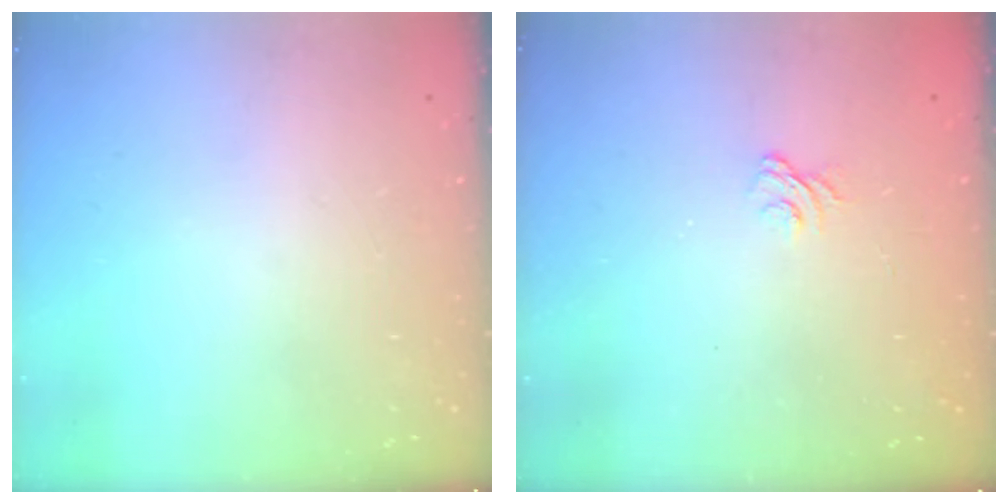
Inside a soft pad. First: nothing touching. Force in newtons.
{"total": 3.9, "press": 3.6, "slide": 1.3}